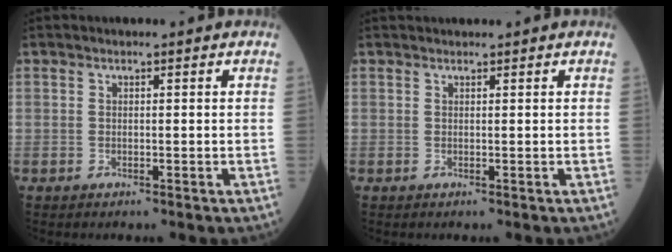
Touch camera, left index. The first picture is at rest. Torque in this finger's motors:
{"motor_torque": [-0.28, -0.33, 0.23, 0.05]}